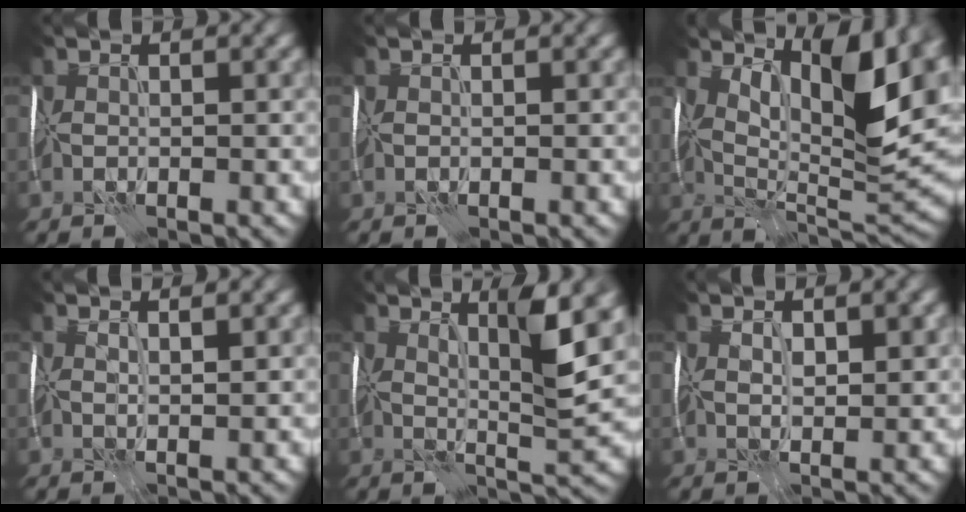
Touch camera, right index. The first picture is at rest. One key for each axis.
{"total": 0.0}
{"total": 11.0, "fx": 4.5, "fy": 3.6, "fz": 9.4, "tx": -0.154, "ty": -0.002, "tz": 0.082}
{"total": 1.7, "fx": 0.9, "fy": 0.5, "fz": 1.4, "tx": -0.023, "ty": 0.000, "tz": 0.019}
{"total": 5.7, "fx": 2.7, "fy": 0.5, "fz": 5.0, "tx": -0.070, "ty": -0.003, "tz": 0.049}
{"total": 3.0, "fx": 1.2, "fy": 1.4, "fz": 2.4, "tx": -0.031, "ty": 0.000, "tz": 0.027}